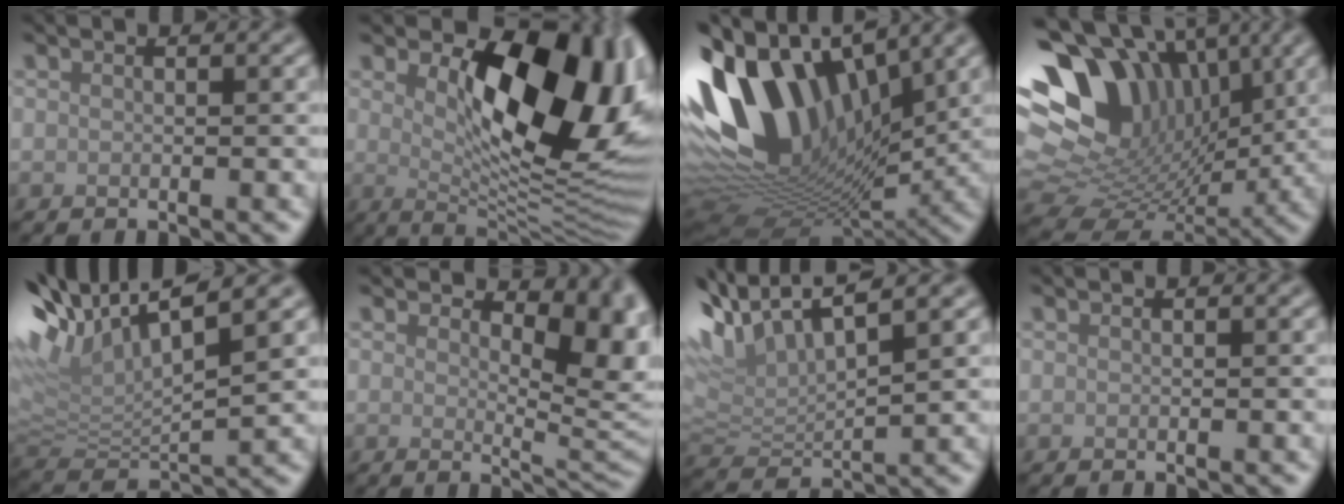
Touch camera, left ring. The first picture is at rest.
{"total": 14.2, "force": [2.9, 7.2, 11.9], "torque": [-0.136, -0.003, 0.049]}
{"total": 13.5, "force": [3.7, 8.7, 9.6], "torque": [-0.206, 0.012, 0.064]}
{"total": 16.3, "force": [5.1, 11.1, 10.7], "torque": [-0.203, 0.010, 0.111]}
{"total": 10.0, "force": [5.3, 3.0, 8.0], "torque": [-0.170, 0.016, 0.095]}
{"total": 6.4, "force": [2.1, 3.0, 5.2], "torque": [-0.066, -0.011, 0.031]}
{"total": 8.0, "force": [4.8, 2.9, 5.8], "torque": [-0.125, 0.018, 0.086]}
{"total": 0.0}